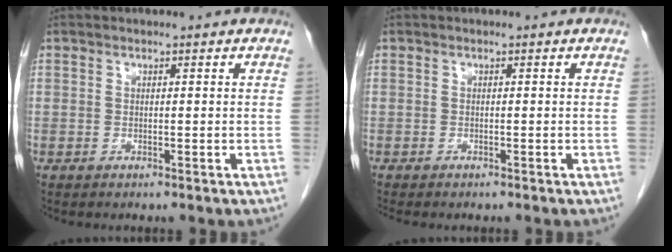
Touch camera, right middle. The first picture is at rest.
{"total": 2.8, "force": [-2.5, 0.6, 1.2], "torque": [-0.013, -0.004, -0.028]}